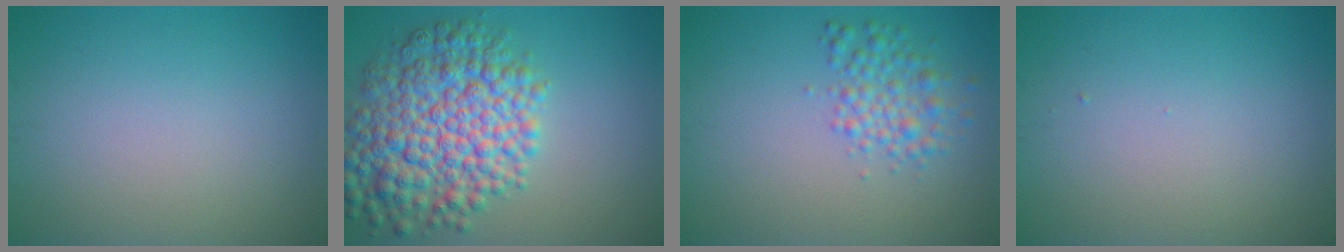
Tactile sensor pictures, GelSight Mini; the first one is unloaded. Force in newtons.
{"total": 9.7, "press": 9.7, "slide": 0.2}
{"total": 2.9, "press": 2.9, "slide": 0.0}
{"total": 0.0}